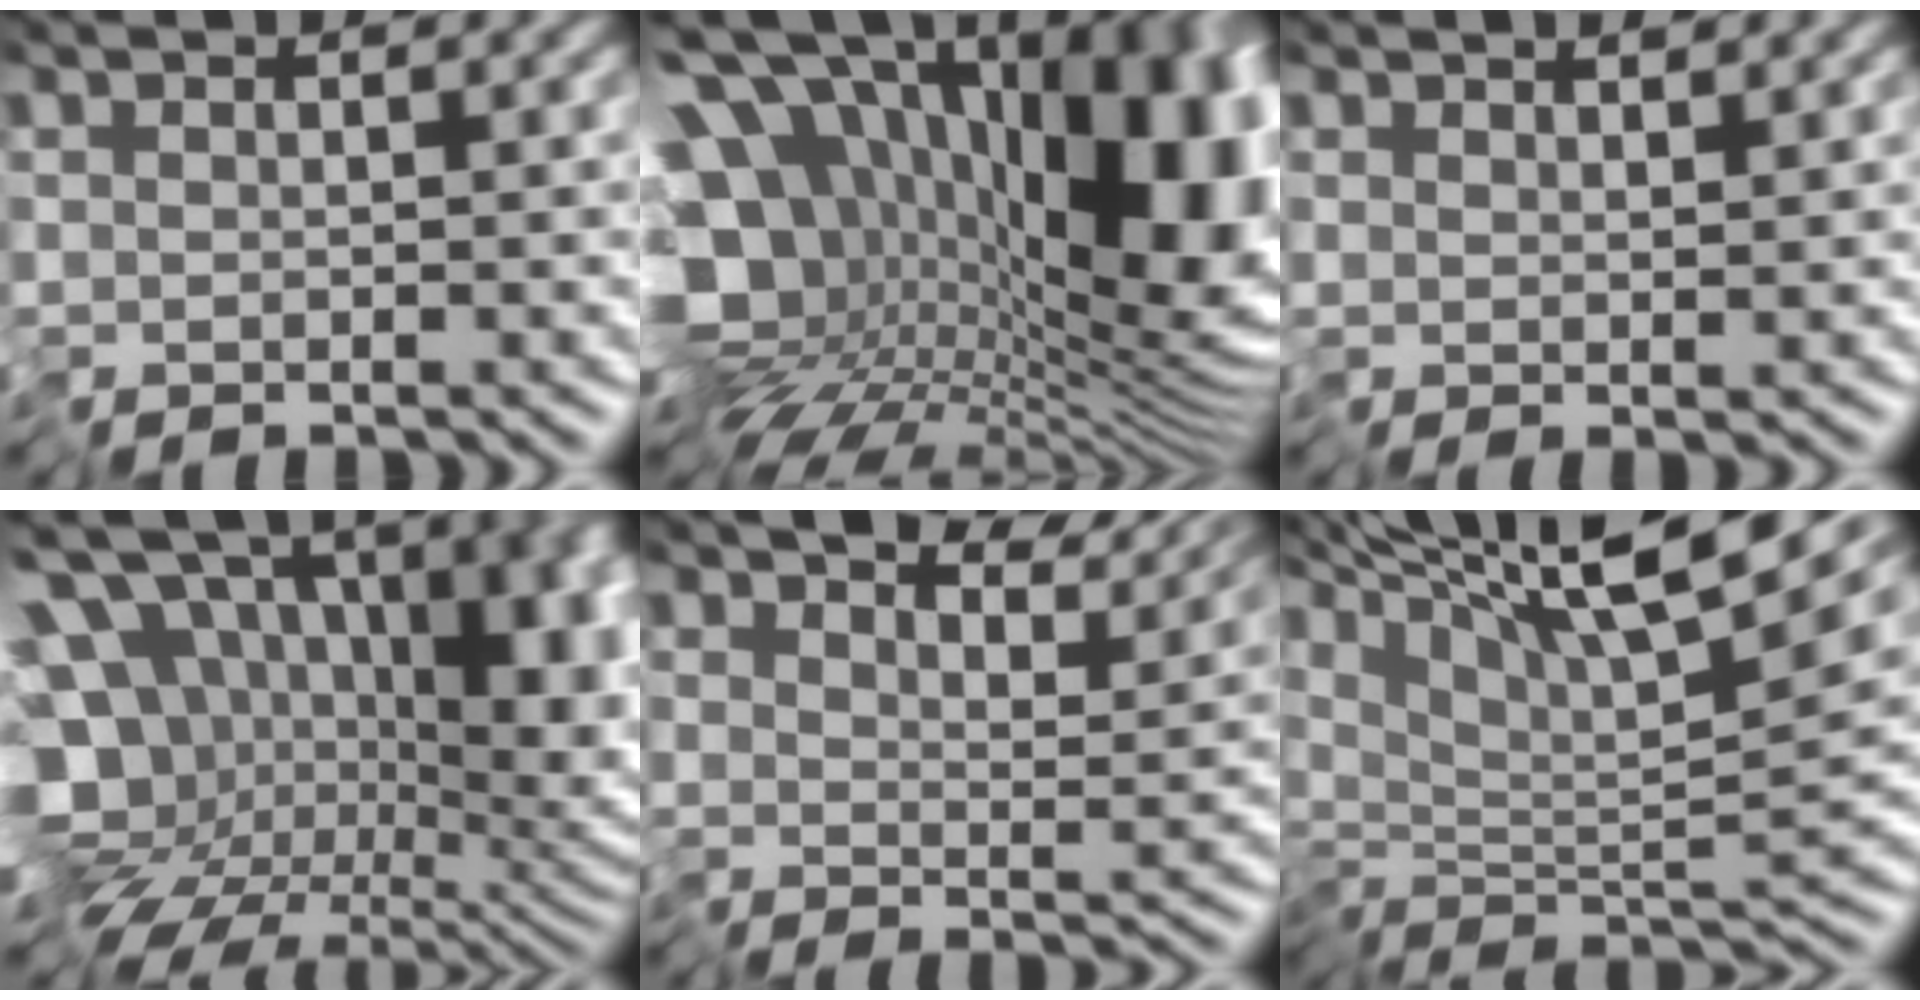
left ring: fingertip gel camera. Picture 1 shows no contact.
{"total": 19.7, "force": [2.3, 13.6, 14.0], "torque": [-0.238, -0.020, 0.085]}
{"total": 1.9, "force": [1.8, -0.6, 0.1], "torque": [-0.005, 0.012, 0.035]}
{"total": 18.8, "force": [1.7, 13.6, 12.9], "torque": [-0.200, -0.011, 0.044]}
{"total": 6.9, "force": [6.1, 1.6, 2.8], "torque": [-0.044, 0.017, 0.091]}
{"total": 13.5, "force": [8.9, 2.2, 9.9], "torque": [-0.182, 0.036, 0.144]}